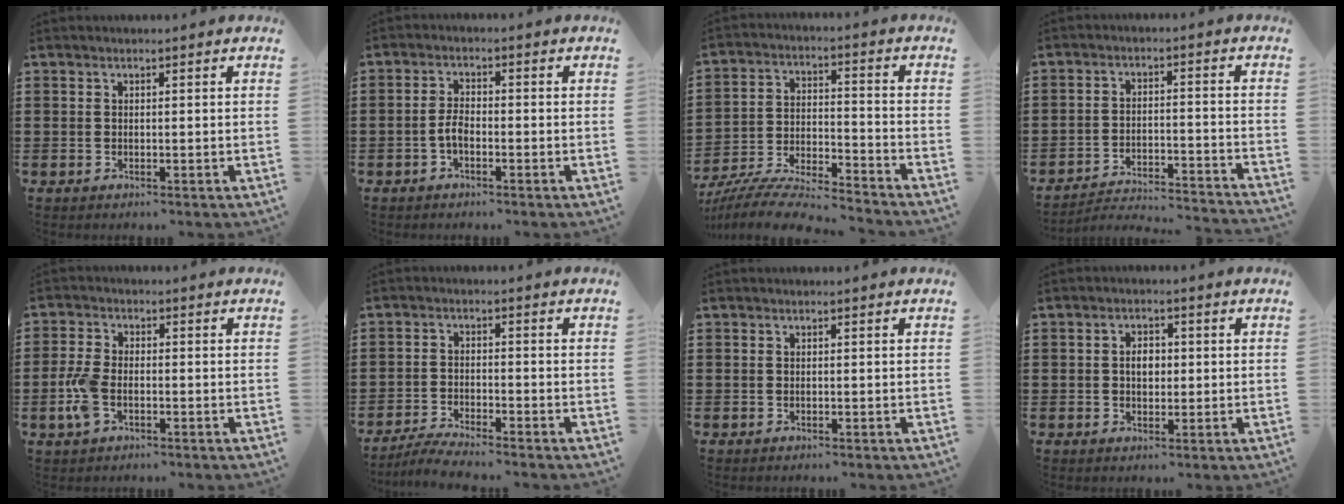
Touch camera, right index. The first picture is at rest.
{"total": 2.9, "force": [-1.1, 1.2, 2.4], "torque": [-0.060, -0.002, -0.026]}
{"total": 8.3, "force": [-7.9, 0.4, 2.6], "torque": [-0.055, 0.003, -0.156]}
{"total": 3.8, "force": [-3.7, 0.1, 0.9], "torque": [-0.022, -0.002, -0.080]}
{"total": 5.2, "force": [-1.5, 2.7, 4.1], "torque": [-0.099, -0.003, -0.033]}
{"total": 3.5, "force": [-3.4, -0.2, 0.8], "torque": [-0.023, -0.003, -0.071]}
{"total": 0.0}
{"total": 2.9, "force": [0.1, 1.8, 2.2], "torque": [-0.039, 0.004, -0.003]}